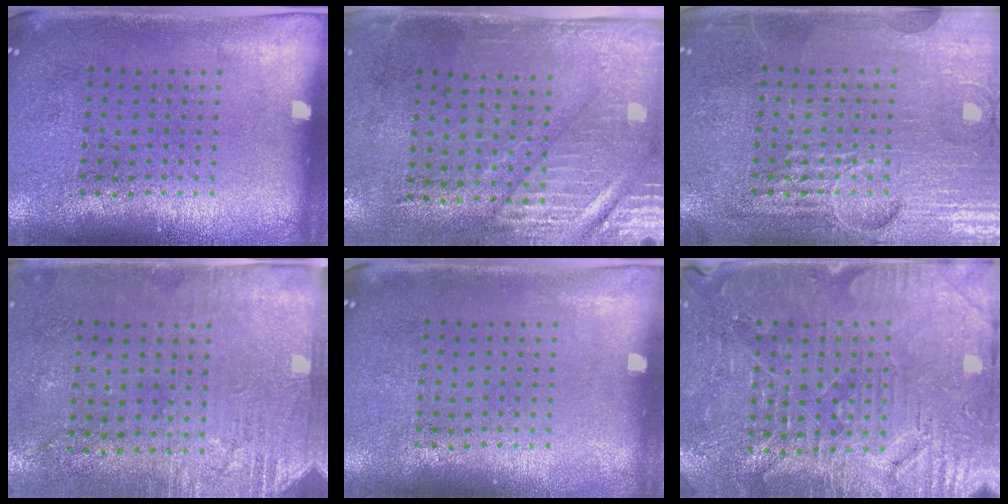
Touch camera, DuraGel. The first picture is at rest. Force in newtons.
{"total": 2.8, "press": 2.4, "slide": 1.4}
{"total": 6.5, "press": 6.5, "slide": 0.8}
{"total": 2.8, "press": 2.4, "slide": 1.5}
{"total": 0.0}
{"total": 3.7, "press": 3.6, "slide": 0.6}